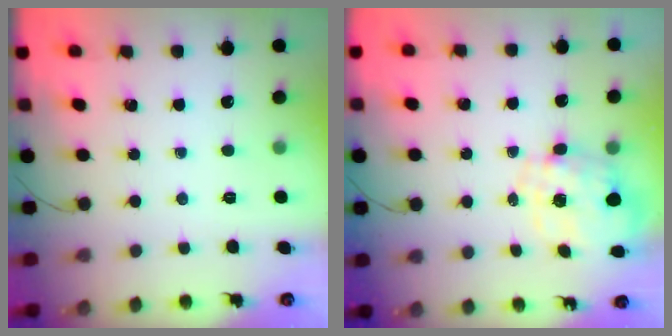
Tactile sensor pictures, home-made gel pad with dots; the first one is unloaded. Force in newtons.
{"total": 2.3, "press": 2.1, "slide": 1.1}